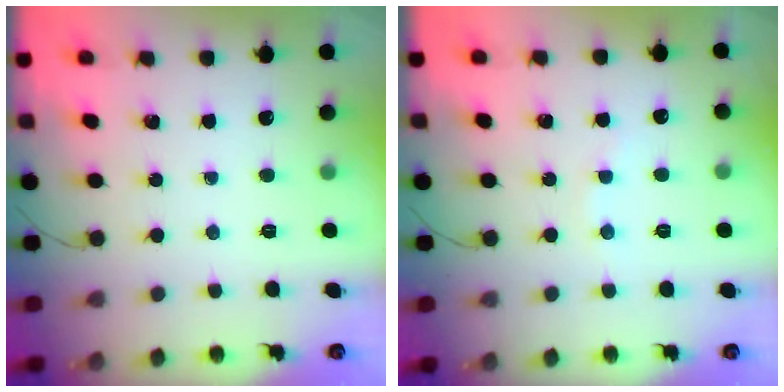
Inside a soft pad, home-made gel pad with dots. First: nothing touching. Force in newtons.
{"total": 5.2, "press": 5.1, "slide": 1.0}